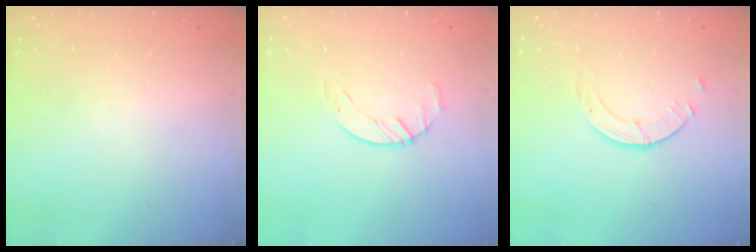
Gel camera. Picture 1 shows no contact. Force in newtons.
{"total": 2.1, "press": 2.1, "slide": 0.3}
{"total": 1.8, "press": 1.8, "slide": 0.2}